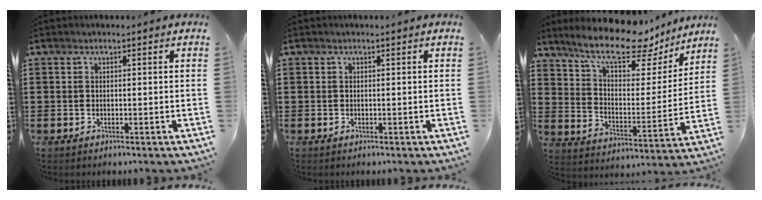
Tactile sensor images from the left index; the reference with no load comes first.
{"total": 0.0}
{"total": 12.9, "force": [10.8, 3.2, 6.3], "torque": [-0.133, -0.066, 0.185]}